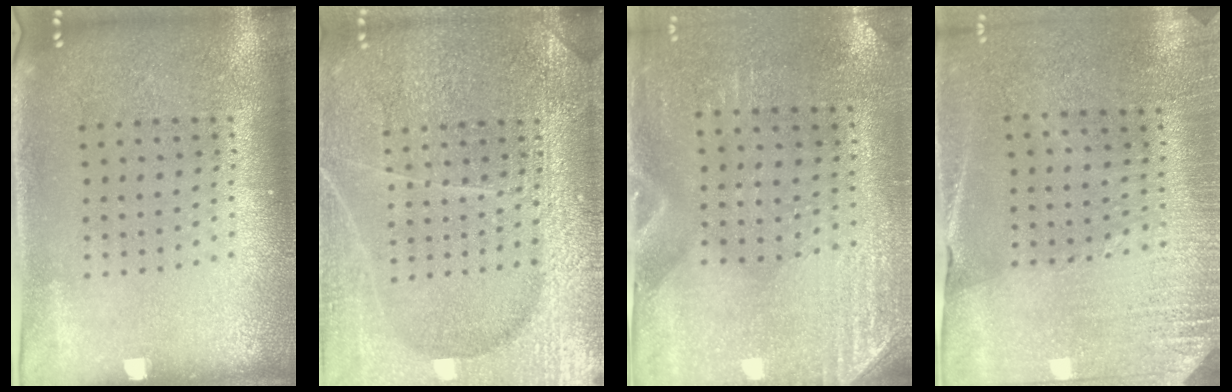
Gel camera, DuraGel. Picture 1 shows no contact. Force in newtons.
{"total": 5.5, "press": 5.5, "slide": 0.5}
{"total": 2.8, "press": 2.5, "slide": 1.3}
{"total": 2.7, "press": 2.6, "slide": 0.7}